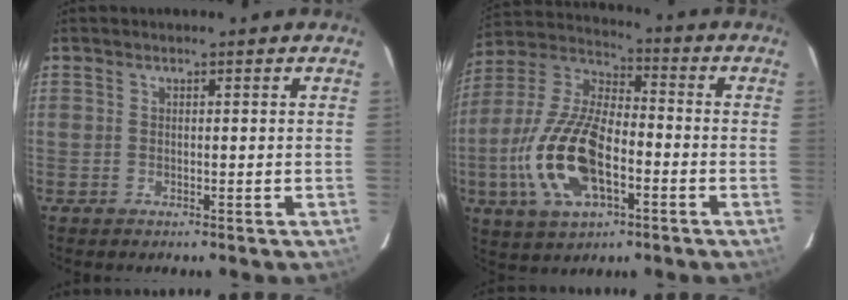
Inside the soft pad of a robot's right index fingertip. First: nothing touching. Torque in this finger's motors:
{"motor_torque": [1.77, -0.37, 0.91, 0.16]}